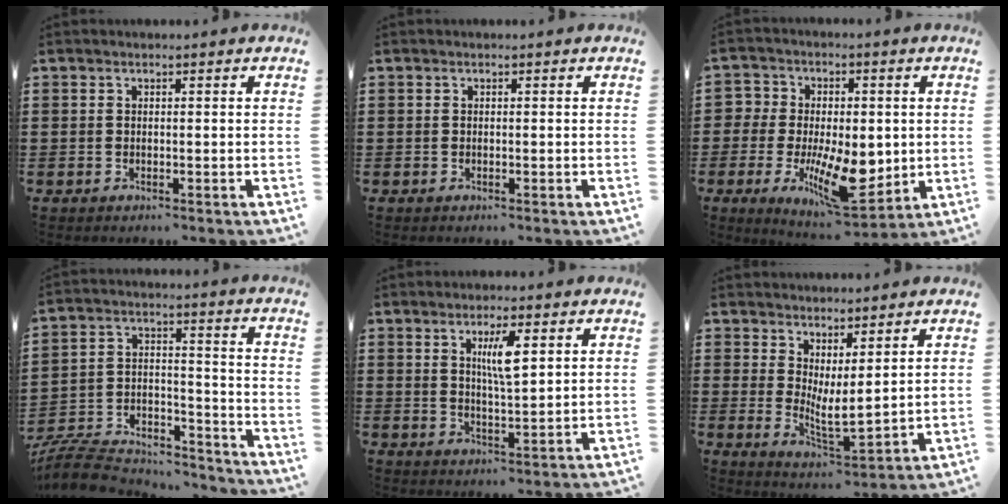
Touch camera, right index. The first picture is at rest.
{"total": 0.0}
{"total": 11.0, "force": [-2.4, 6.8, 8.3], "torque": [-0.161, 0.009, -0.038]}
{"total": 8.6, "force": [-8.1, 1.9, 2.2], "torque": [-0.047, 0.012, -0.161]}
{"total": 5.0, "force": [1.9, 1.1, 4.5], "torque": [-0.087, 0.004, 0.028]}
{"total": 4.2, "force": [2.0, 1.2, 3.5], "torque": [-0.073, -0.012, 0.040]}